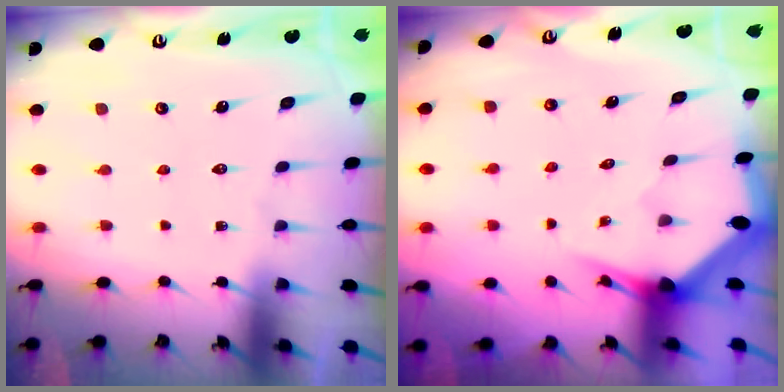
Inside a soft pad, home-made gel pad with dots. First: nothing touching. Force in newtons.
{"total": 3.4, "press": 3.4, "slide": 0.2}